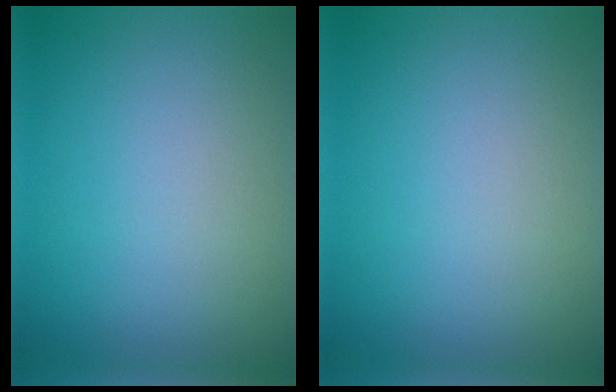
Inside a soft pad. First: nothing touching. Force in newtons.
{"total": 0.0}